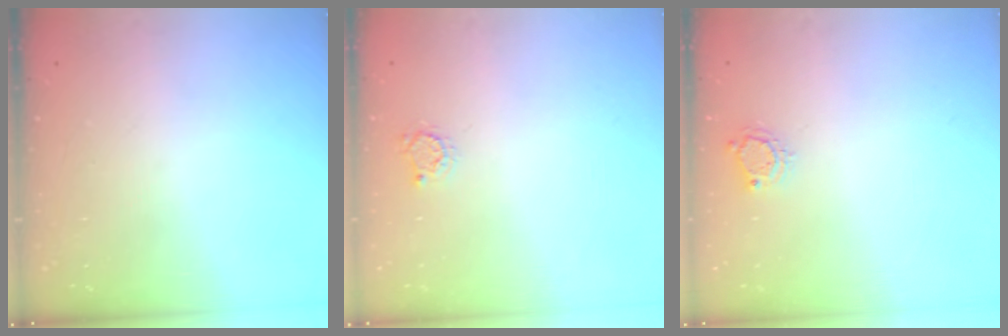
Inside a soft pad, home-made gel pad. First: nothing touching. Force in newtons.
{"total": 3.2, "press": 3.1, "slide": 0.4}
{"total": 5.1, "press": 5.1, "slide": 0.5}